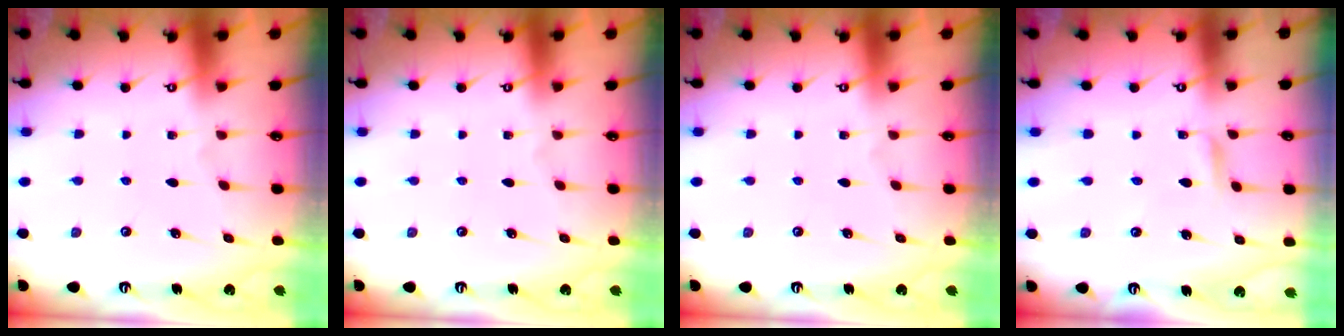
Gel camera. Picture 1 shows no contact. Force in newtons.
{"total": 0.0}
{"total": 0.0}
{"total": 1.6, "press": 1.6, "slide": 0.2}